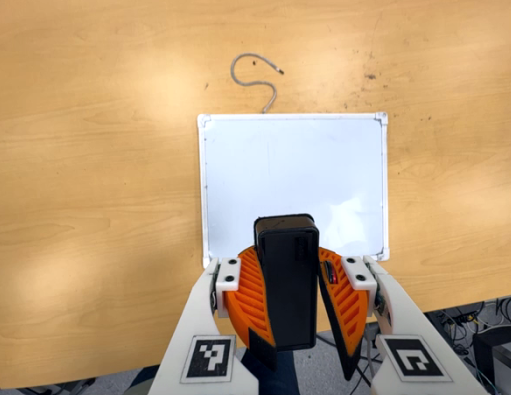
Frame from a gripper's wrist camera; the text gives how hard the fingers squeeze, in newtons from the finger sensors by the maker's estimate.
{"total": 11.1, "left": 11.1, "right": 11.0}